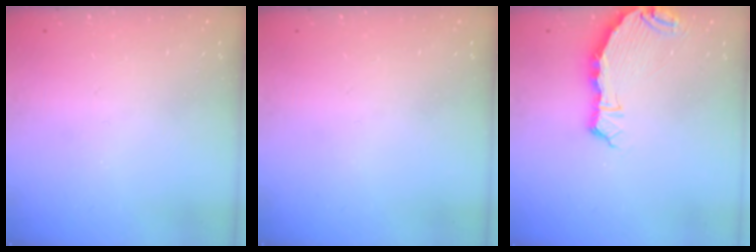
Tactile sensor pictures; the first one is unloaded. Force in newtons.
{"total": 0.0}
{"total": 6.4, "press": 5.7, "slide": 2.9}